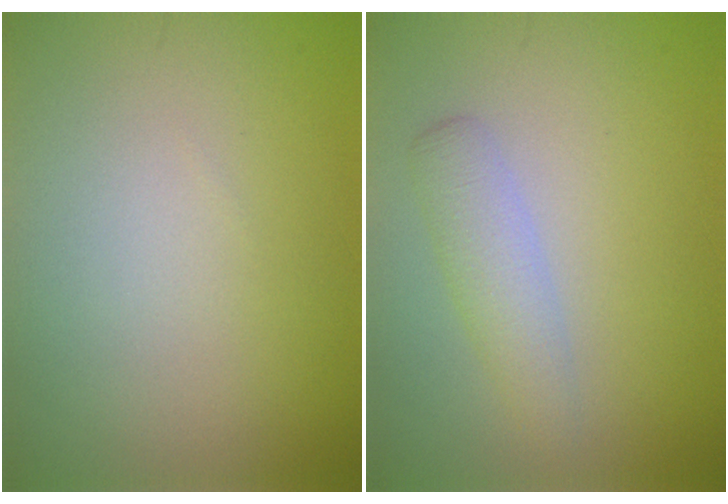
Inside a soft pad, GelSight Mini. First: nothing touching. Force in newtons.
{"total": 2.5, "press": 2.5, "slide": 0.0}